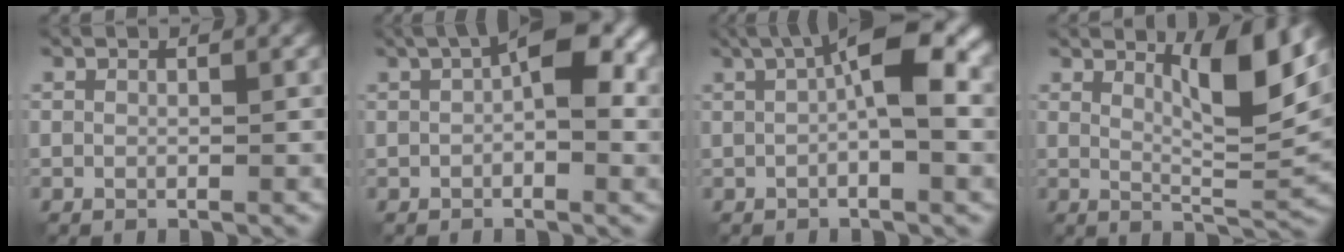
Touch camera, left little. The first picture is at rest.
{"total": 7.0, "force": [1.4, 2.9, 6.2], "torque": [-0.096, 0.016, 0.017]}
{"total": 8.9, "force": [1.6, 3.1, 8.2], "torque": [-0.135, 0.018, 0.015]}
{"total": 6.4, "force": [3.1, 1.4, 5.5], "torque": [-0.076, -0.007, 0.050]}